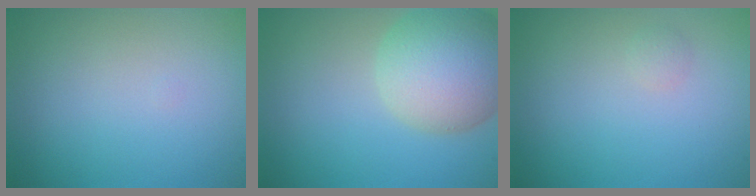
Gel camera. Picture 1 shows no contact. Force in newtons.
{"total": 8.2, "press": 8.2, "slide": 0.4}
{"total": 0.6, "press": 0.6, "slide": 0.0}